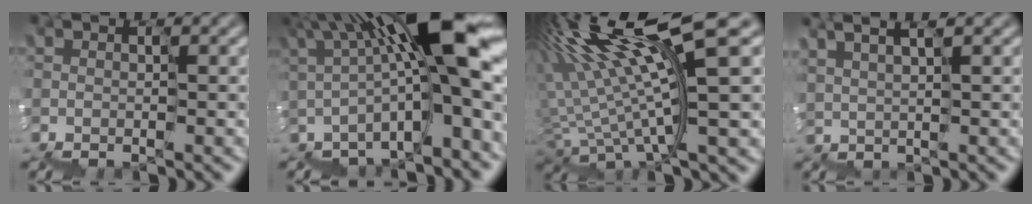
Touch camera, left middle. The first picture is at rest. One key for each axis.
{"total": 11.9, "fx": 1.3, "fy": 2.9, "fz": 11.5, "tx": -0.164, "ty": 0.039, "tz": 0.029}
{"total": 10.9, "fx": 5.3, "fy": 1.5, "fz": 9.4, "tx": -0.186, "ty": 0.030, "tz": 0.110}
{"total": 2.3, "fx": 2.2, "fy": 0.2, "fz": 0.4, "tx": -0.008, "ty": 0.021, "tz": 0.042}